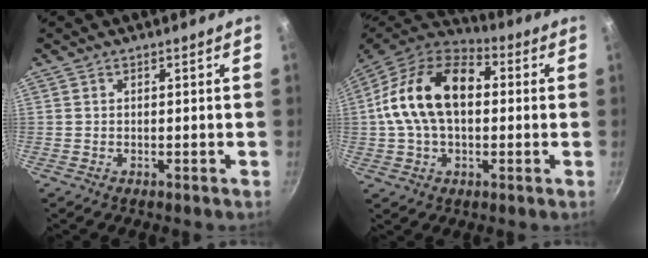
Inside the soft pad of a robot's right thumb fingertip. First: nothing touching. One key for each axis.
{"total": 19.2, "fx": 1.8, "fy": 12.1, "fz": 14.8, "tx": -0.242, "ty": 0.034, "tz": 0.012}